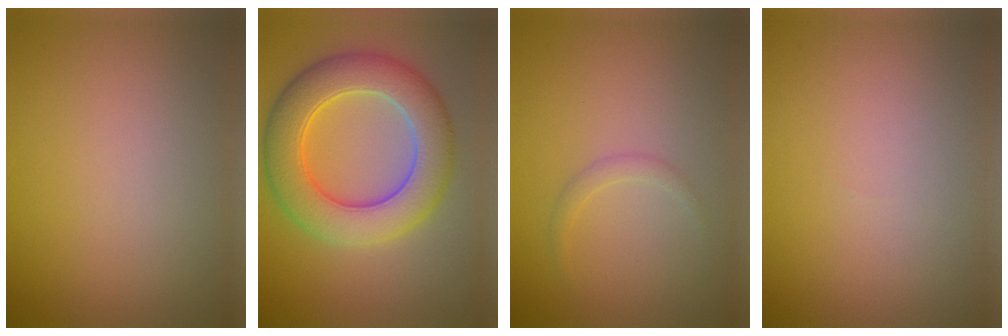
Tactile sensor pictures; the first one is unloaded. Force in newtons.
{"total": 8.4, "press": 8.4, "slide": 0.3}
{"total": 0.9, "press": 0.9, "slide": 0.1}
{"total": 0.0}